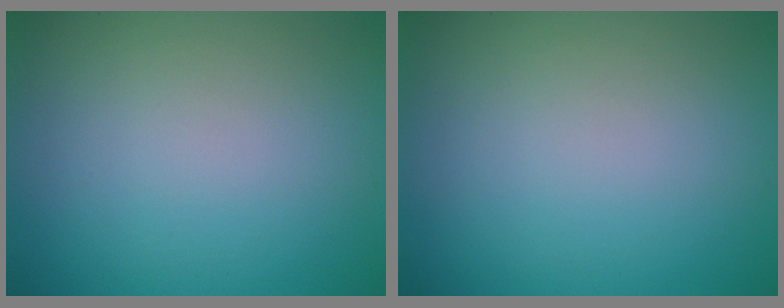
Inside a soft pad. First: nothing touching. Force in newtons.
{"total": 0.0}